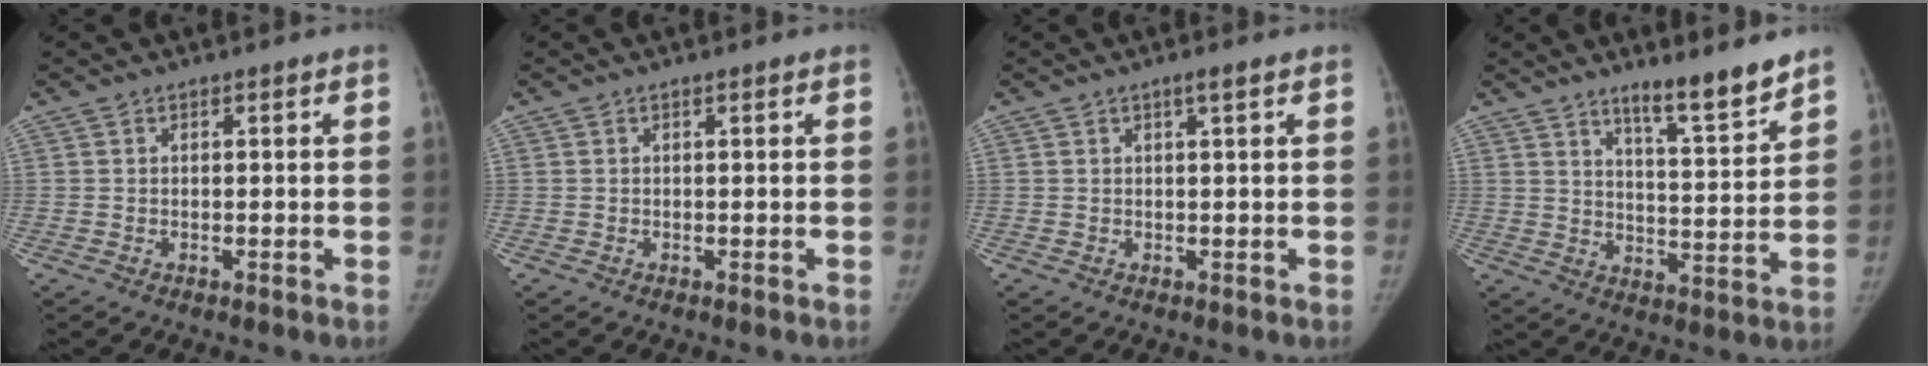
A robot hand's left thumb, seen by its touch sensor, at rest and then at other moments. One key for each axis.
{"total": 0.0}
{"total": 1.3, "fx": 0.7, "fy": 0.0, "fz": 1.1, "tx": -0.019, "ty": -0.001, "tz": 0.011}
{"total": 9.6, "fx": 7.7, "fy": 1.1, "fz": 5.7, "tx": -0.076, "ty": -0.063, "tz": 0.125}